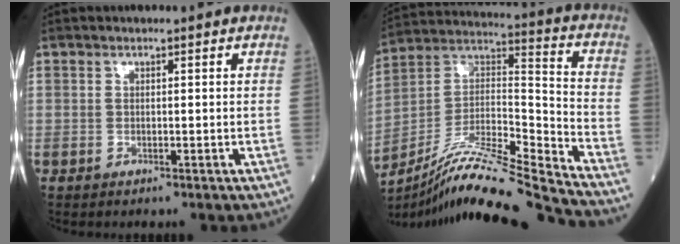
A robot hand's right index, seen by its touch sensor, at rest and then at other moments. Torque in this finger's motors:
{"motor_torque": [0.38, -0.53, 0.37, 0.09]}